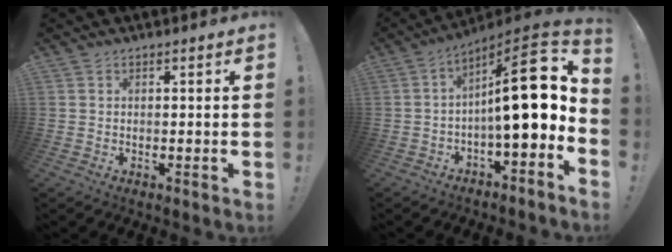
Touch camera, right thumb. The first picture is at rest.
{"total": 17.9, "force": [1.2, 5.0, 17.1], "torque": [-0.253, -0.007, 0.016]}